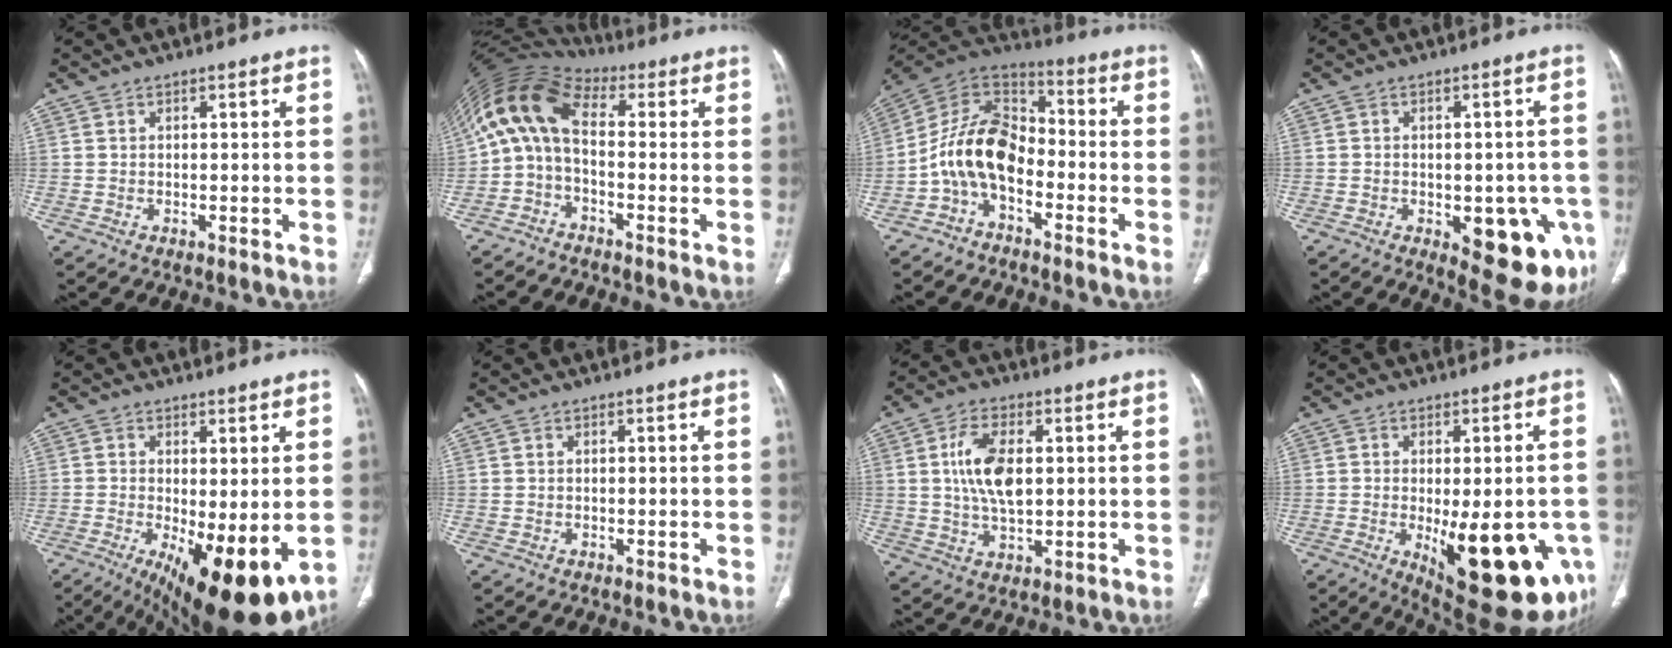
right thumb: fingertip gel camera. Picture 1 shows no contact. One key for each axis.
{"total": 10.8, "fx": -0.2, "fy": 5.7, "fz": 9.1, "tx": -0.175, "ty": 0.046, "tz": -0.021}
{"total": 12.8, "fx": -4.1, "fy": 8.0, "fz": 9.1, "tx": -0.156, "ty": 0.071, "tz": -0.091}
{"total": 14.5, "fx": -5.1, "fy": 6.9, "fz": 11.8, "tx": -0.109, "ty": 0.007, "tz": -0.045}
{"total": 15.0, "fx": -4.0, "fy": 5.3, "fz": 13.5, "tx": -0.188, "ty": -0.025, "tz": -0.040}
{"total": 0.0}
{"total": 9.6, "fx": 1.5, "fy": 4.9, "fz": 8.2, "tx": -0.157, "ty": -0.003, "tz": 0.031}
{"total": 21.4, "fx": -6.6, "fy": 8.5, "fz": 18.5, "tx": -0.185, "ty": -0.014, "tz": -0.063}